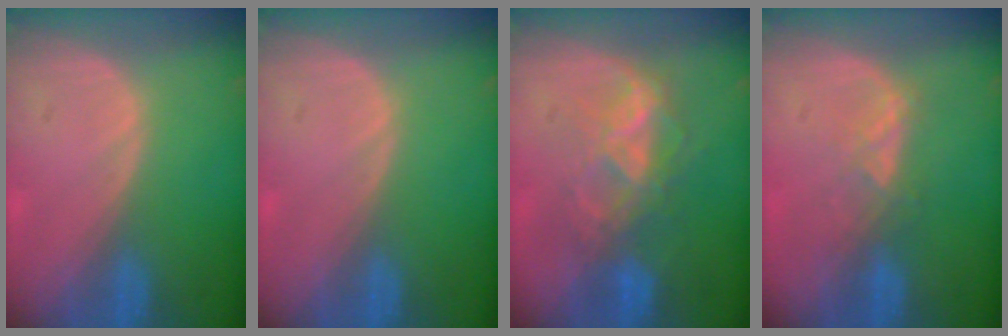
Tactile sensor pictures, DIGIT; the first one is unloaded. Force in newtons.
{"total": 0.0}
{"total": 6.8, "press": 6.6, "slide": 1.6}
{"total": 2.9, "press": 2.8, "slide": 0.7}